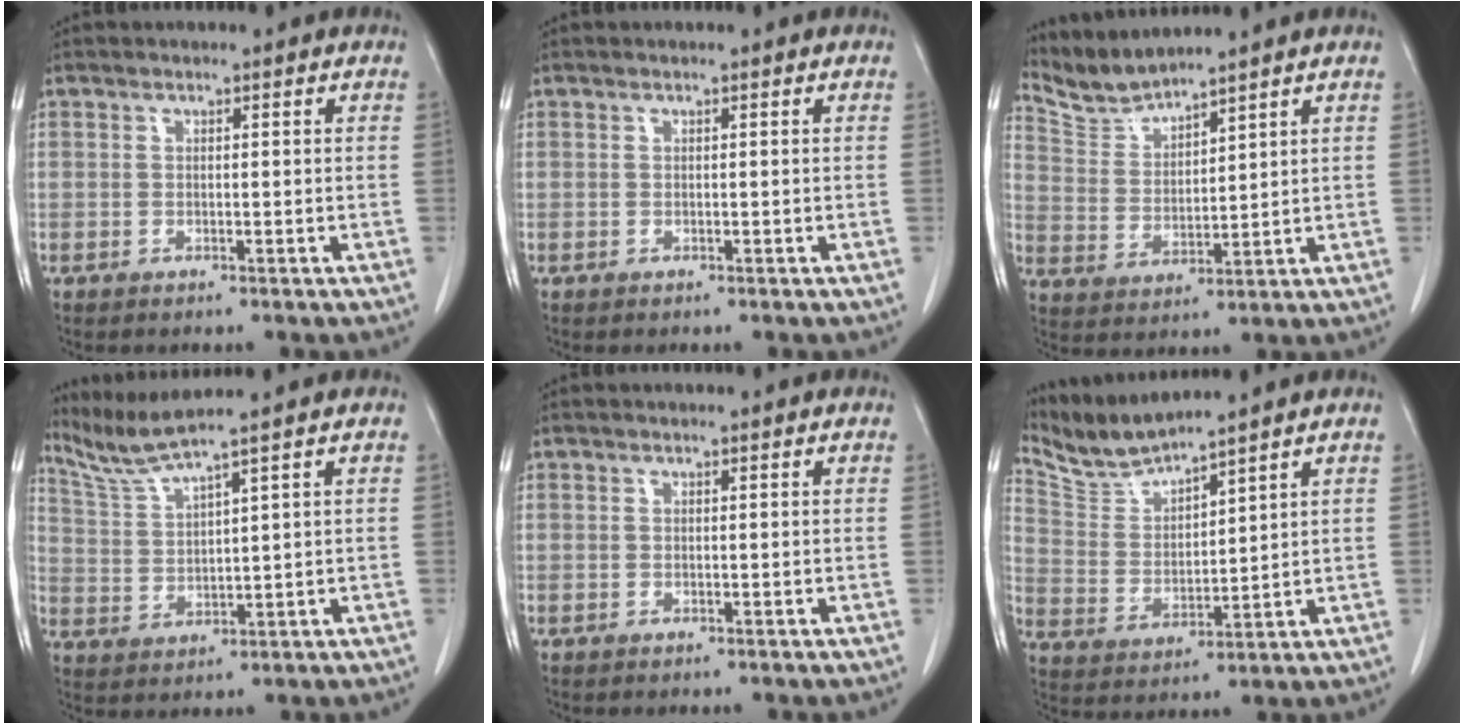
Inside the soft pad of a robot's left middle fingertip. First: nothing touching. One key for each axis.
{"total": 0.0}
{"total": 5.8, "fx": 5.7, "fy": -0.7, "fz": -0.1, "tx": -0.015, "ty": -0.001, "tz": 0.131}
{"total": 5.3, "fx": 4.7, "fy": -2.0, "fz": 1.4, "tx": -0.042, "ty": -0.011, "tz": 0.107}
{"total": 0.0}
{"total": 7.2, "fx": 7.1, "fy": -0.8, "fz": 1.1, "tx": -0.042, "ty": -0.001, "tz": 0.159}